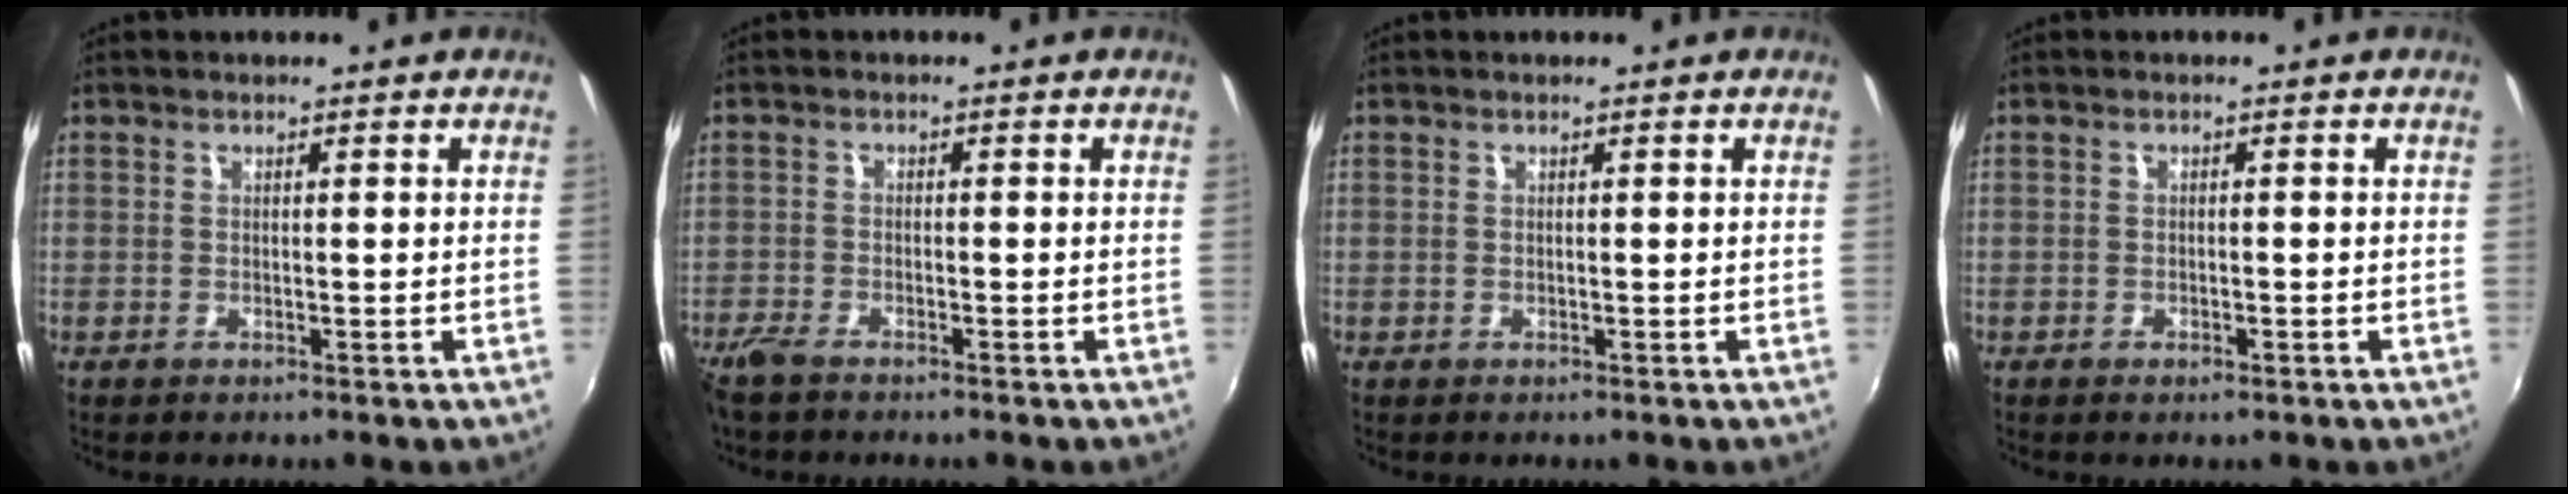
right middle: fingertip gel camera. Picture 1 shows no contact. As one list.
[{"total": 4.0, "force": [-3.3, 1.2, 1.9], "torque": [-0.053, -0.013, -0.068]}, {"total": 0.0}, {"total": 1.3, "force": [-0.9, 0.7, 0.7], "torque": [-0.012, -0.005, -0.016]}]